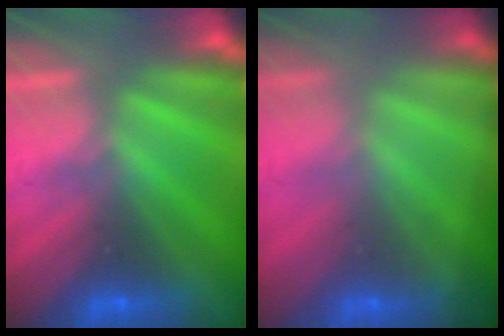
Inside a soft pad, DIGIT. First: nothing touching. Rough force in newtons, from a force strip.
{"total": 1.4}